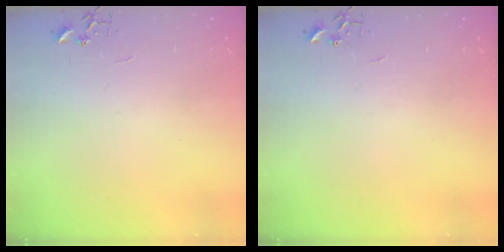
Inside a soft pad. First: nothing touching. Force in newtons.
{"total": 0.0}